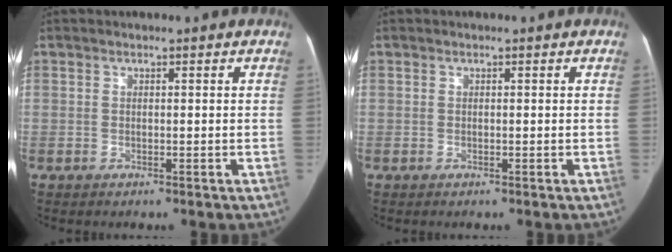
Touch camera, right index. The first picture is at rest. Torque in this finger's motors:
{"motor_torque": [0.00, 0.00, 0.02, 0.00]}